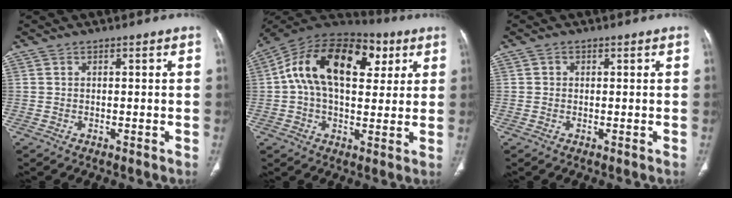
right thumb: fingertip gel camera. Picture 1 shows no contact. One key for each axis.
{"total": 22.0, "fx": 6.0, "fy": 13.0, "fz": 16.6, "tx": -0.270, "ty": 0.031, "tz": 0.088}
{"total": 0.8, "fx": 0.1, "fy": 0.7, "fz": 0.3, "tx": 0.000, "ty": 0.002, "tz": 0.001}